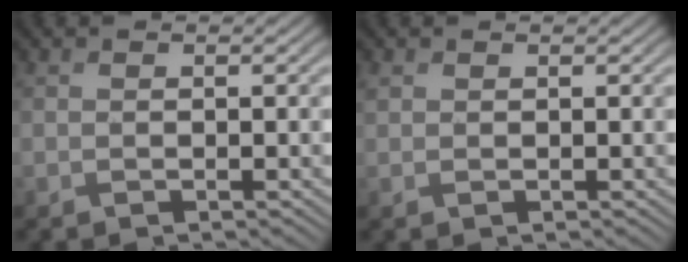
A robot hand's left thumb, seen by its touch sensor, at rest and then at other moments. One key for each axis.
{"total": 0.7, "fx": 0.5, "fy": 0.3, "fz": 0.3, "tx": -0.012, "ty": 0.000, "tz": 0.011}